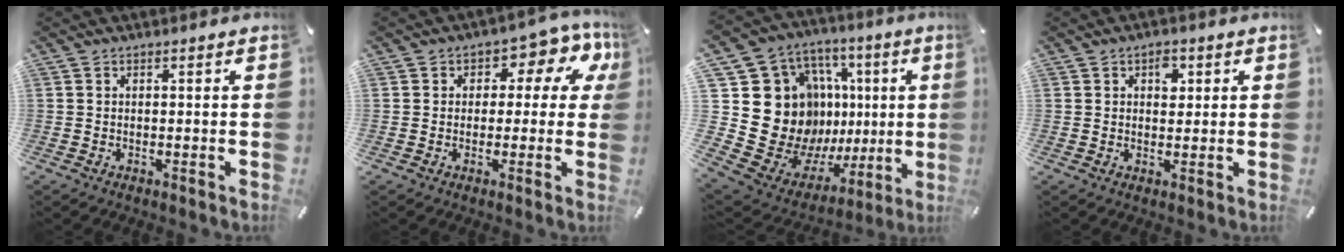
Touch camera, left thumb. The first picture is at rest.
{"total": 8.7, "force": [2.1, 5.7, 6.2], "torque": [-0.073, -0.006, 0.031]}
{"total": 26.9, "force": [2.8, 21.3, 16.2], "torque": [-0.258, -0.057, 0.113]}
{"total": 3.4, "force": [1.2, 2.4, 2.0], "torque": [-0.005, -0.008, 0.011]}